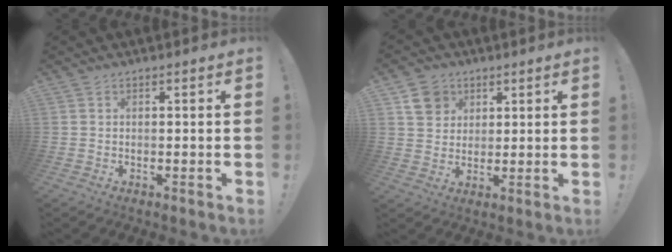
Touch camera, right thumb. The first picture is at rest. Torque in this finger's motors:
{"motor_torque": [0.48, 0.32, 0.29, 0.06, -0.02]}